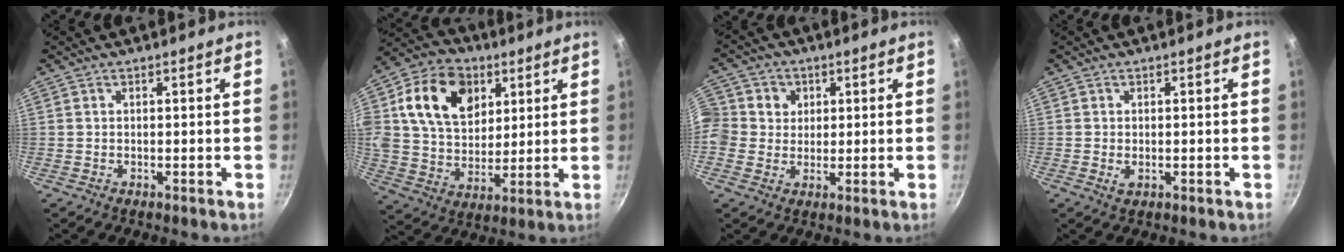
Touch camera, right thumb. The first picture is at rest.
{"total": 19.1, "force": [6.7, 13.8, 11.4], "torque": [-0.179, -0.007, 0.111]}
{"total": 10.4, "force": [1.7, 9.7, 3.3], "torque": [-0.059, 0.016, 0.015]}
{"total": 1.6, "force": [-0.2, 1.1, 1.2], "torque": [-0.020, -0.002, -0.001]}